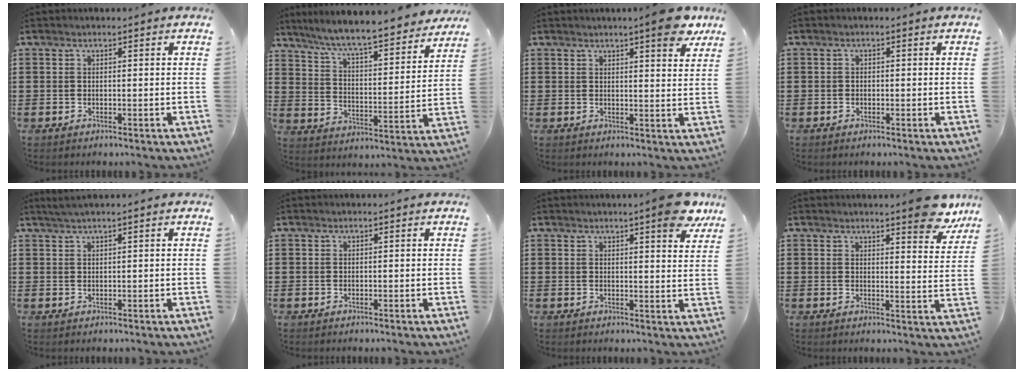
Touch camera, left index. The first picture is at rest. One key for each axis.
{"total": 7.1, "fx": 6.5, "fy": -0.4, "fz": 2.8, "tx": -0.083, "ty": -0.051, "tz": 0.106}
{"total": 6.9, "fx": 5.4, "fy": 0.6, "fz": 4.2, "tx": -0.058, "ty": -0.023, "tz": 0.089}
{"total": 0.7, "fx": -0.4, "fy": 0.5, "fz": 0.2, "tx": -0.008, "ty": -0.001, "tz": -0.009}
{"total": 1.3, "fx": 0.8, "fy": -0.1, "fz": 0.9, "tx": -0.017, "ty": 0.000, "tz": 0.016}
{"total": 0.0}
{"total": 7.0, "fx": 5.4, "fy": 0.5, "fz": 4.4, "tx": -0.061, "ty": -0.025, "tz": 0.089}
{"total": 6.6, "fx": 5.7, "fy": 0.6, "fz": 3.3, "tx": -0.041, "ty": -0.031, "tz": 0.095}